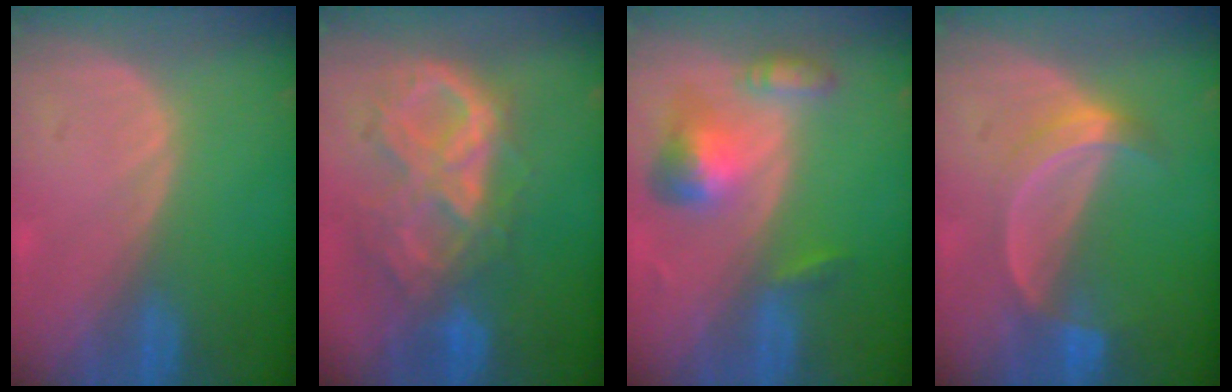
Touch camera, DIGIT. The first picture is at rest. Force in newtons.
{"total": 10.4, "press": 8.9, "slide": 5.4}
{"total": 6.5, "press": 6.0, "slide": 2.5}
{"total": 5.2, "press": 4.9, "slide": 1.6}